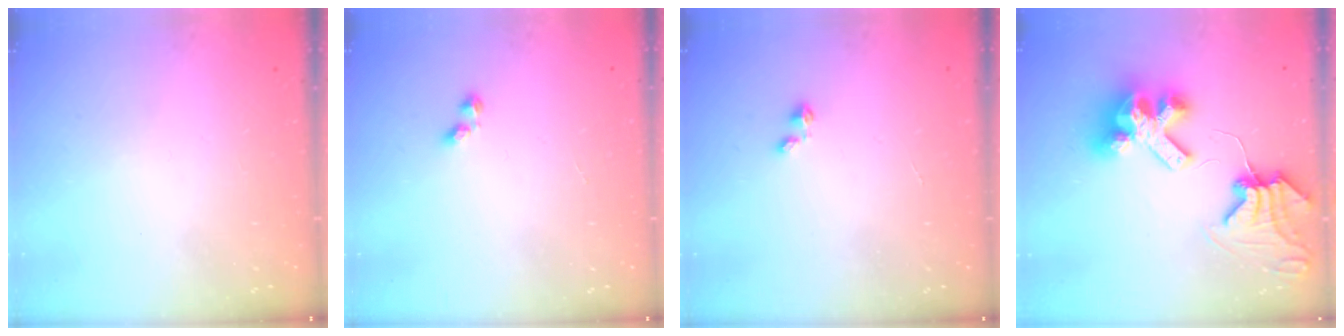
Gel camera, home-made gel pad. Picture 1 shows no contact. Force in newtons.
{"total": 1.2, "press": 1.0, "slide": 0.6}
{"total": 0.0}
{"total": 11.3, "press": 11.2, "slide": 1.3}